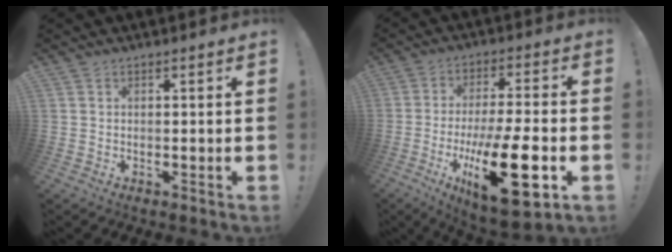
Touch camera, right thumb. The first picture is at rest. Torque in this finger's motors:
{"motor_torque": [1.35, 1.19, 2.05, -0.72, 0.68]}